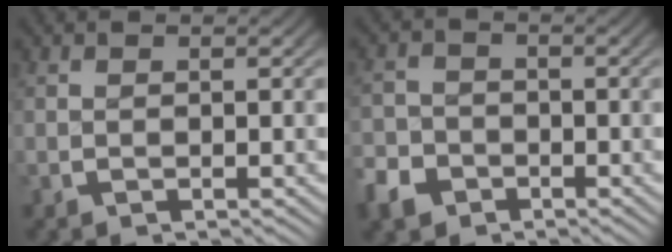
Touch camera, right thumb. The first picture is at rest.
{"total": 4.3, "force": [-3.0, 3.1, 0.3], "torque": [-0.004, -0.017, -0.054]}